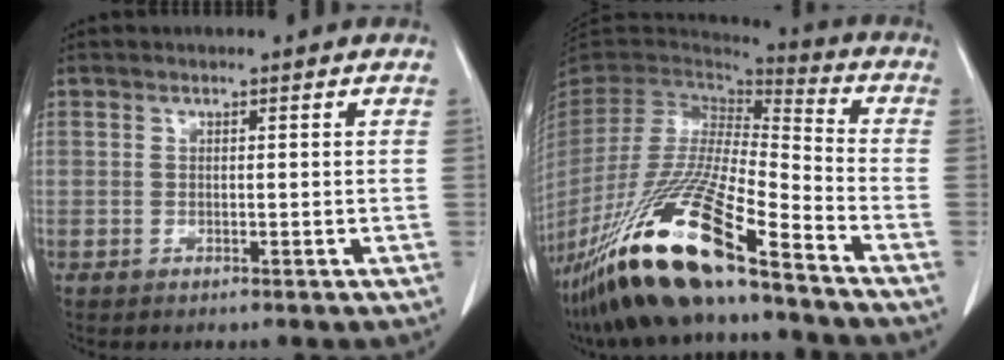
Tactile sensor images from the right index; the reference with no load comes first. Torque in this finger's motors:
{"motor_torque": [1.47, -0.67, 0.75, 0.21]}